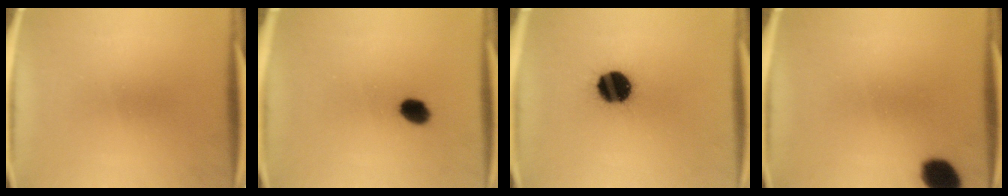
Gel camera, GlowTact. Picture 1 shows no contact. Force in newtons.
{"total": 5.3}
{"total": 13.6}
{"total": 7.6}